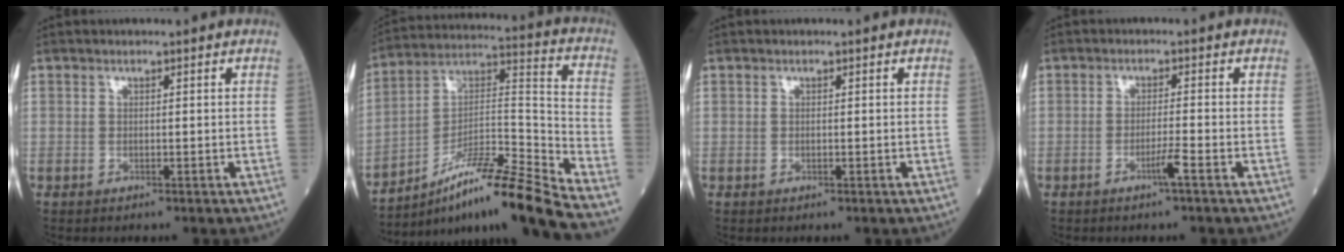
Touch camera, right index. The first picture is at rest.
{"total": 17.3, "force": [-13.4, -1.5, 10.8], "torque": [-0.183, 0.015, -0.227]}
{"total": 0.0}
{"total": 2.5, "force": [-1.4, -0.5, 1.9], "torque": [-0.037, -0.003, -0.028]}